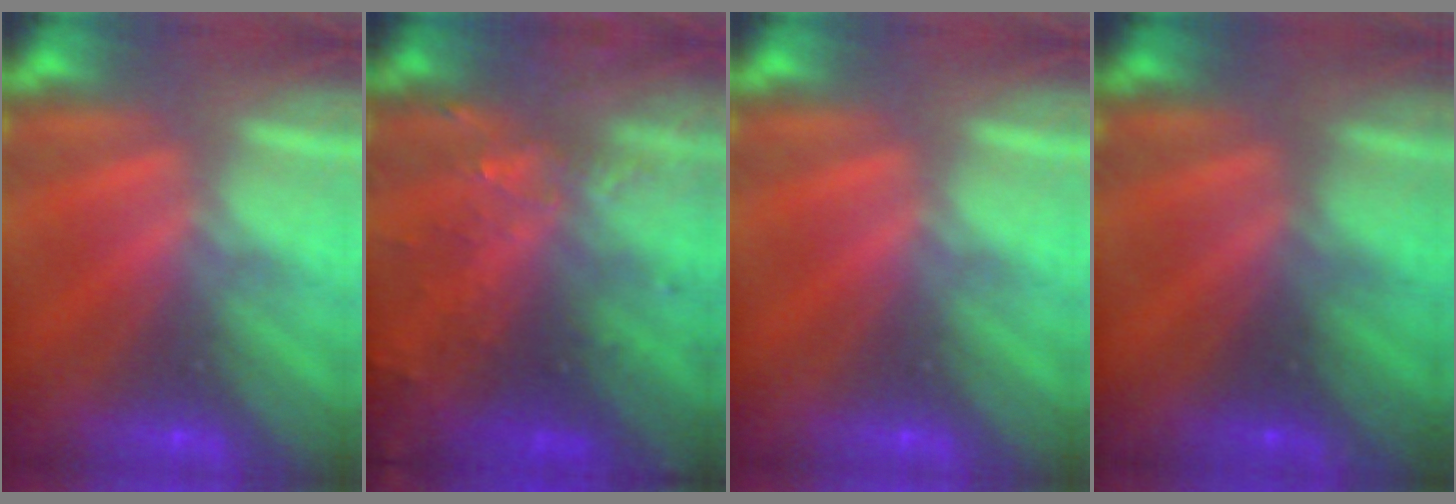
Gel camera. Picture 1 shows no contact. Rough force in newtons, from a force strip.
{"total": 9.2}
{"total": 0.0}
{"total": 2.3}